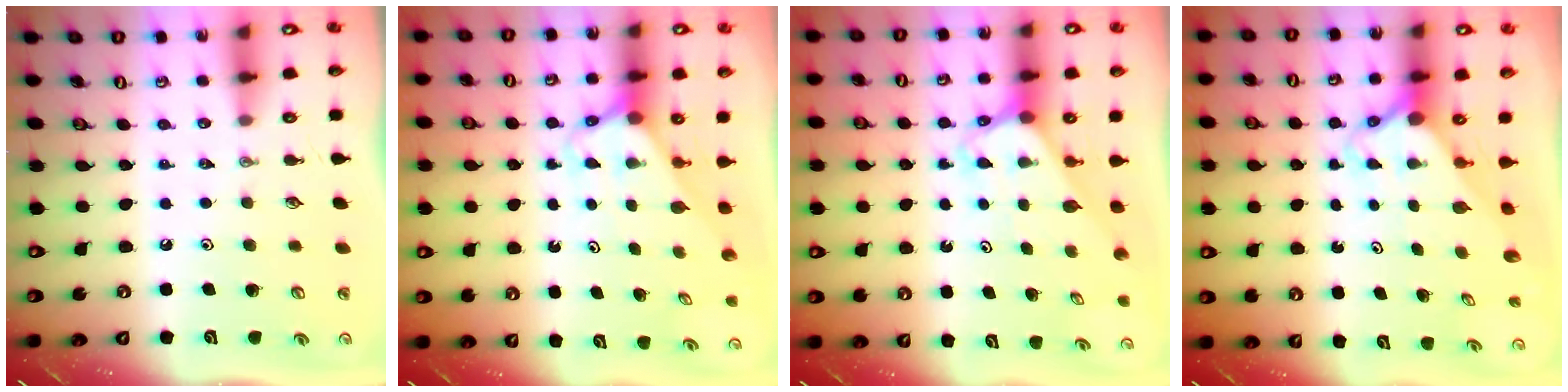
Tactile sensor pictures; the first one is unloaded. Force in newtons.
{"total": 2.5, "press": 2.5, "slide": 0.2}
{"total": 2.5, "press": 2.5, "slide": 0.2}
{"total": 2.7, "press": 2.7, "slide": 0.2}